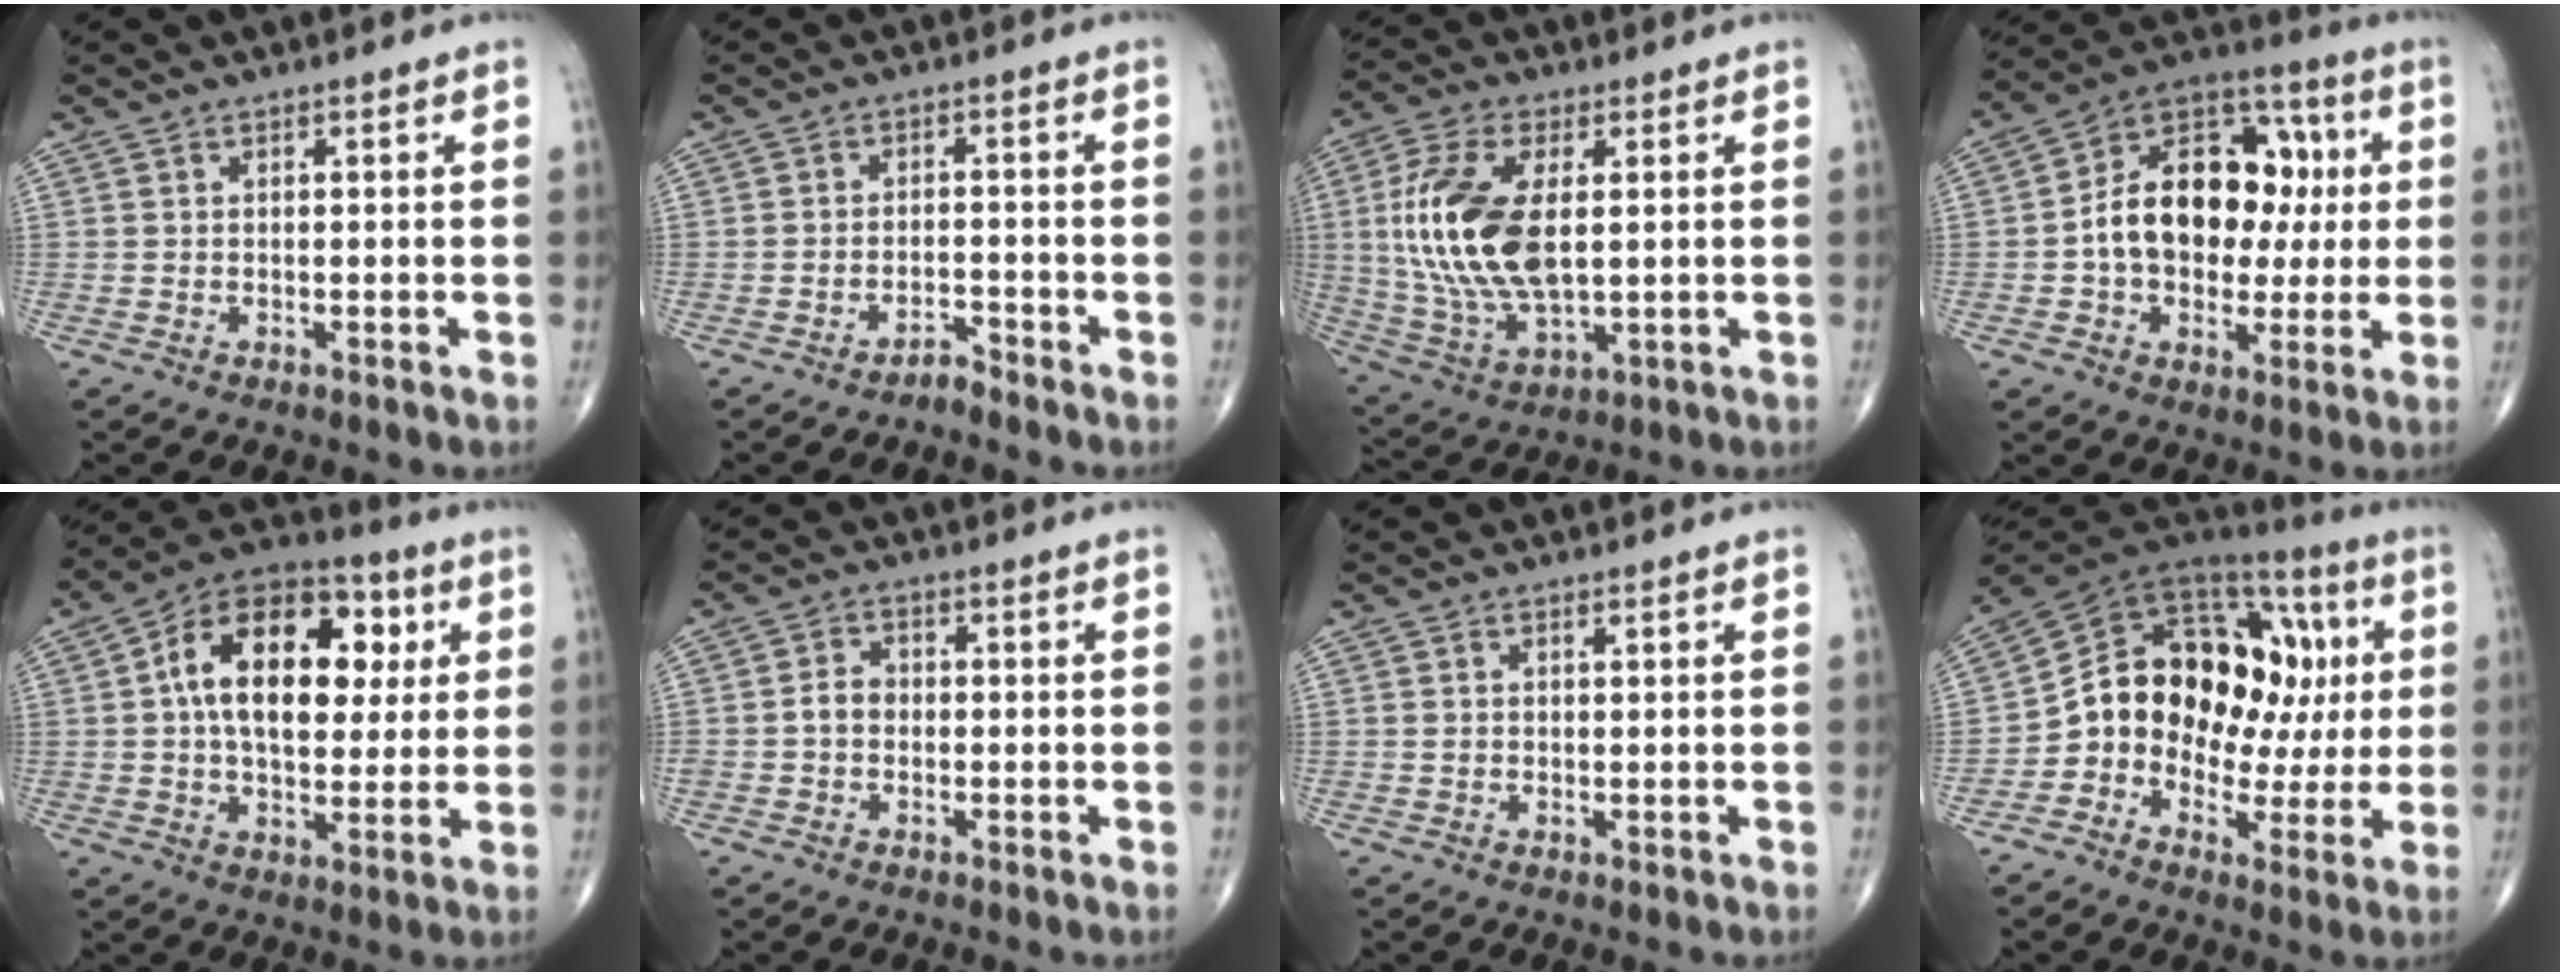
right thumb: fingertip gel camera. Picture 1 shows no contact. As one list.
[{"total": 2.1, "force": [-2.0, 0.5, 0.3], "torque": [-0.002, 0.010, -0.035]}, {"total": 18.2, "force": [2.0, 9.1, 15.6], "torque": [-0.330, -0.010, 0.043]}, {"total": 20.3, "force": [0.9, 14.1, 14.6], "torque": [-0.184, 0.035, 0.011]}, {"total": 20.3, "force": [4.1, 12.3, 15.6], "torque": [-0.216, 0.014, 0.057]}, {"total": 3.1, "force": [-0.5, 2.5, 1.8], "torque": [-0.025, 0.012, -0.015]}, {"total": 0.8, "force": [0.4, 0.3, 0.6], "torque": [-0.013, -0.001, 0.008]}, {"total": 21.5, "force": [0.5, 15.3, 15.0], "torque": [-0.196, 0.056, 0.010]}]